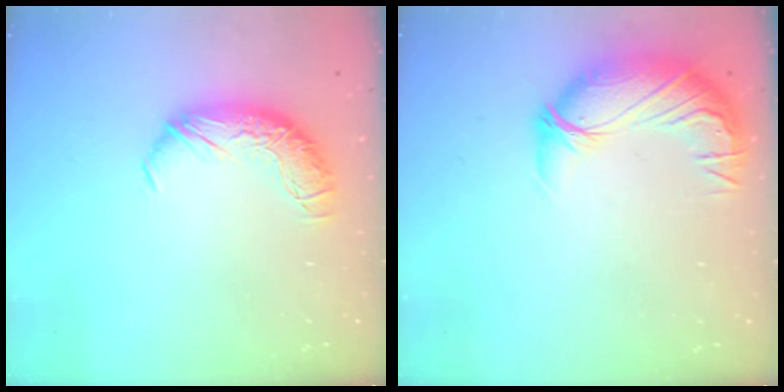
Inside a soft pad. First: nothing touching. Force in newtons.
{"total": 2.8, "press": 0.0, "slide": 2.8}